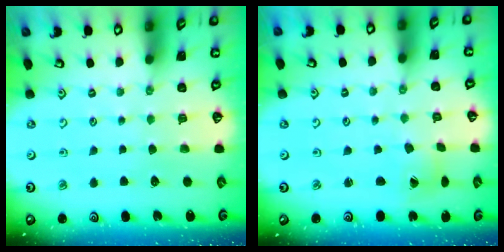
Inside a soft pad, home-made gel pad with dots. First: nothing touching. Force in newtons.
{"total": 1.3, "press": 1.3, "slide": 0.1}